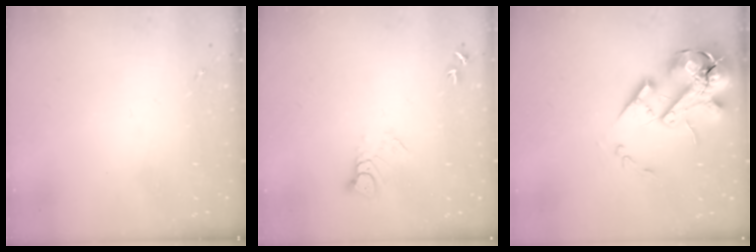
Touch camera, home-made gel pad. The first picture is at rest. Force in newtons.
{"total": 4.3, "press": 4.3, "slide": 0.2}
{"total": 18.6, "press": 18.4, "slide": 3.1}